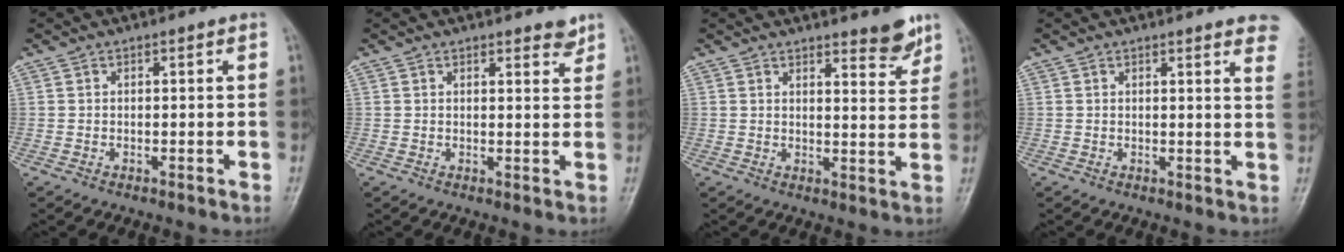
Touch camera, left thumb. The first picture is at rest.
{"total": 2.7, "force": [2.2, 0.8, 1.2], "torque": [-0.003, -0.016, 0.027]}
{"total": 5.1, "force": [4.1, 1.2, 2.9], "torque": [-0.022, -0.034, 0.054]}
{"total": 8.5, "force": [6.9, 1.3, 4.7], "torque": [-0.034, -0.022, 0.058]}